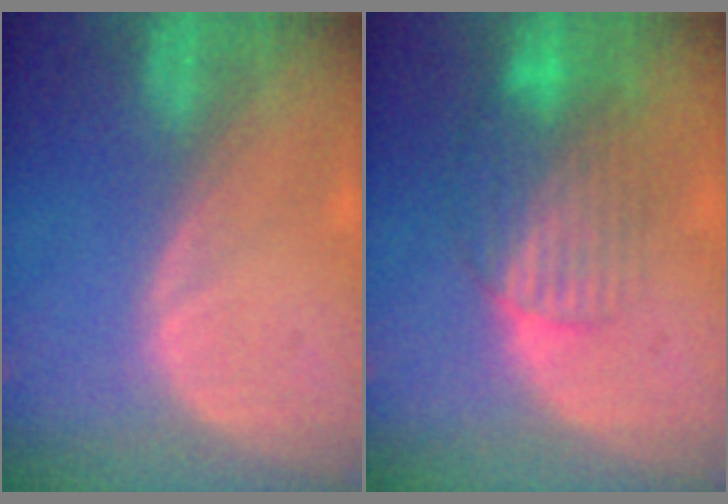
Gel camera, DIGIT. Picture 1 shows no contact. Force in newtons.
{"total": 8.2, "press": 7.3, "slide": 3.9}